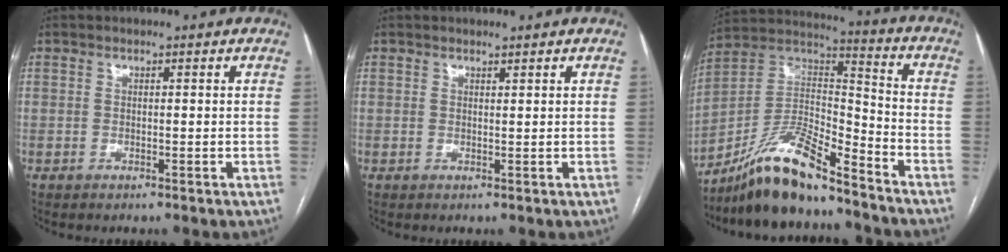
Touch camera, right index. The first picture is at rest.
{"total": 0.5, "force": [0.5, 0.0, 0.1], "torque": [-0.006, -0.002, 0.010]}
{"total": 14.8, "force": [-12.1, 2.4, 8.3], "torque": [-0.150, 0.017, -0.217]}